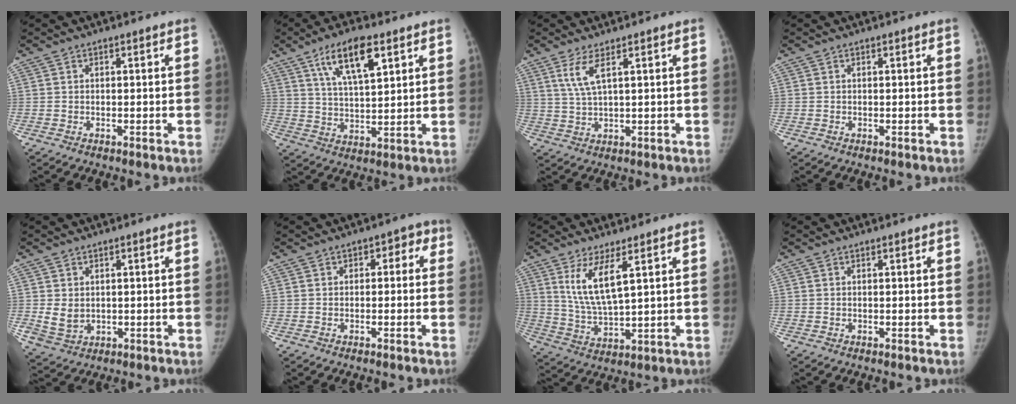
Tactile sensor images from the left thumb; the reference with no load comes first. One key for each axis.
{"total": 11.4, "fx": 6.0, "fy": 4.0, "fz": 8.8, "tx": -0.141, "ty": -0.023, "tz": 0.111}
{"total": 4.1, "fx": 2.2, "fy": 0.6, "fz": 3.5, "tx": -0.082, "ty": -0.015, "tz": 0.056}
{"total": 0.0}
{"total": 4.3, "fx": 0.3, "fy": 3.6, "fz": 2.3, "tx": -0.031, "ty": -0.013, "tz": 0.022}
{"total": 2.9, "fx": 0.0, "fy": 2.4, "fz": 1.7, "tx": 0.010, "ty": 0.014, "tz": -0.011}
{"total": 8.7, "fx": 4.0, "fy": 2.1, "fz": 7.4, "tx": -0.148, "ty": -0.038, "tz": 0.089}
{"total": 0.0}